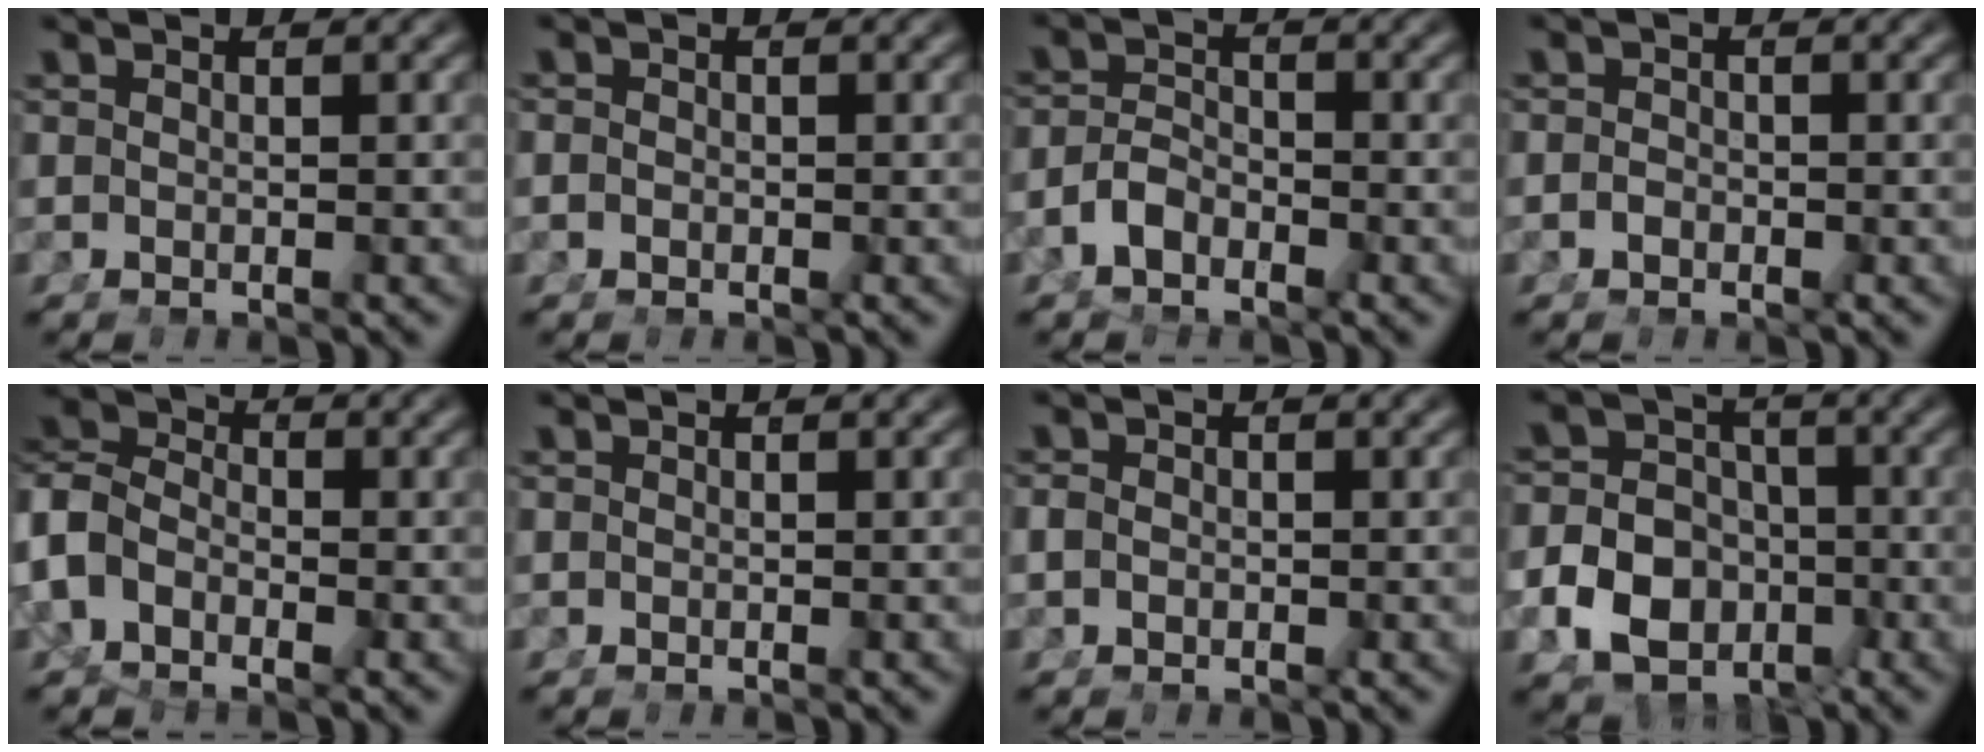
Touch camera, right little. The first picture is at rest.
{"total": 0.7, "force": [-0.6, 0.2, 0.4], "torque": [-0.012, -0.009, -0.006]}
{"total": 3.2, "force": [-2.0, 2.0, 1.6], "torque": [-0.028, -0.007, -0.031]}
{"total": 0.9, "force": [-0.9, -0.1, 0.2], "torque": [-0.005, -0.010, -0.009]}
{"total": 7.4, "force": [-1.1, 6.5, 3.5], "torque": [-0.090, -0.019, -0.022]}
{"total": 0.0}
{"total": 0.8, "force": [-0.5, 0.2, 0.6], "torque": [-0.013, -0.007, -0.003]}
{"total": 12.3, "force": [-4.1, 10.7, 4.5], "torque": [-0.102, -0.048, -0.068]}